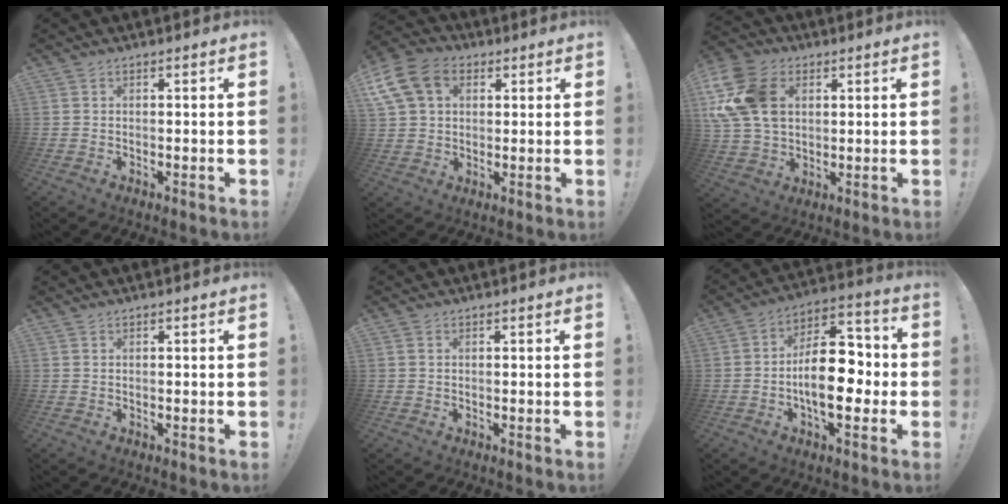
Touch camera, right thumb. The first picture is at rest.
{"total": 14.1, "force": [5.0, 10.2, 8.2], "torque": [-0.151, -0.008, 0.103]}
{"total": 17.6, "force": [4.7, 12.8, 11.1], "torque": [-0.229, -0.006, 0.093]}
{"total": 0.0}
{"total": 0.0}
{"total": 18.6, "force": [-3.1, 9.7, 15.6], "torque": [-0.247, 0.019, -0.049]}